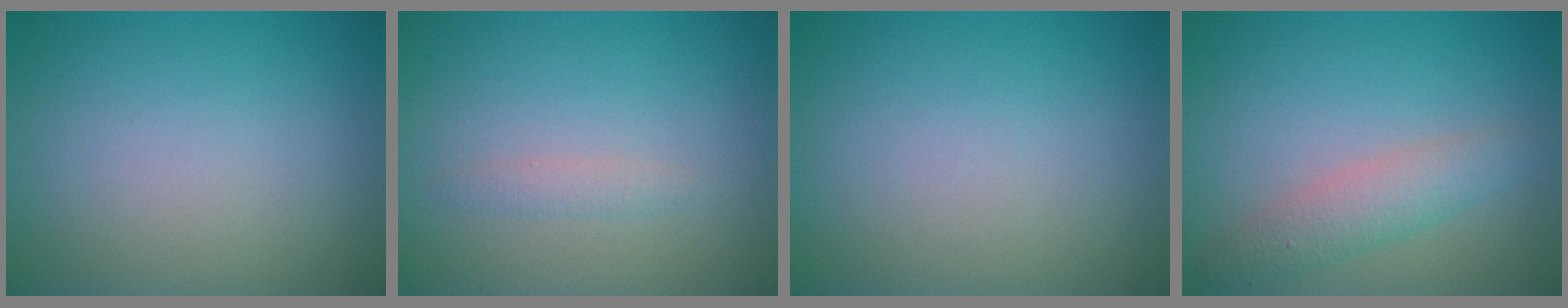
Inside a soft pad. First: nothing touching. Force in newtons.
{"total": 1.0, "press": 1.0, "slide": 0.0}
{"total": 0.0}
{"total": 2.9, "press": 2.9, "slide": 0.1}